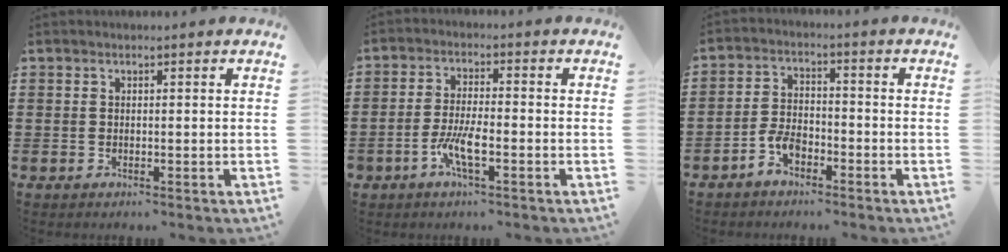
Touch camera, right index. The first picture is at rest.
{"total": 5.3, "force": [-2.5, 1.3, 4.5], "torque": [-0.108, -0.010, -0.053]}
{"total": 4.1, "force": [-2.8, 1.9, 2.2], "torque": [-0.054, 0.003, -0.058]}